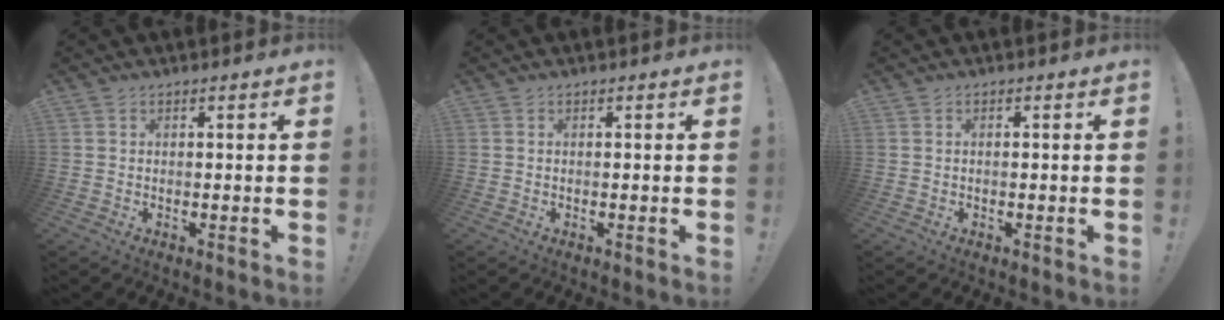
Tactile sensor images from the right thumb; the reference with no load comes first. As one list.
[{"total": 0.0}, {"total": 0.6, "force": [-0.3, 0.0, 0.4], "torque": [-0.011, 0.000, -0.006]}]